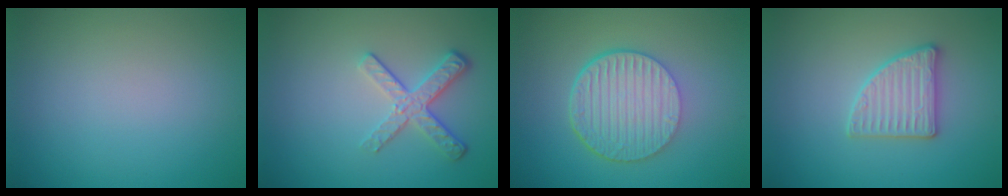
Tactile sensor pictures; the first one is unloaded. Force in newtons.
{"total": 3.0, "press": 2.3, "slide": 1.9}
{"total": 6.7, "press": 4.6, "slide": 4.9}
{"total": 2.8, "press": 2.8, "slide": 0.4}